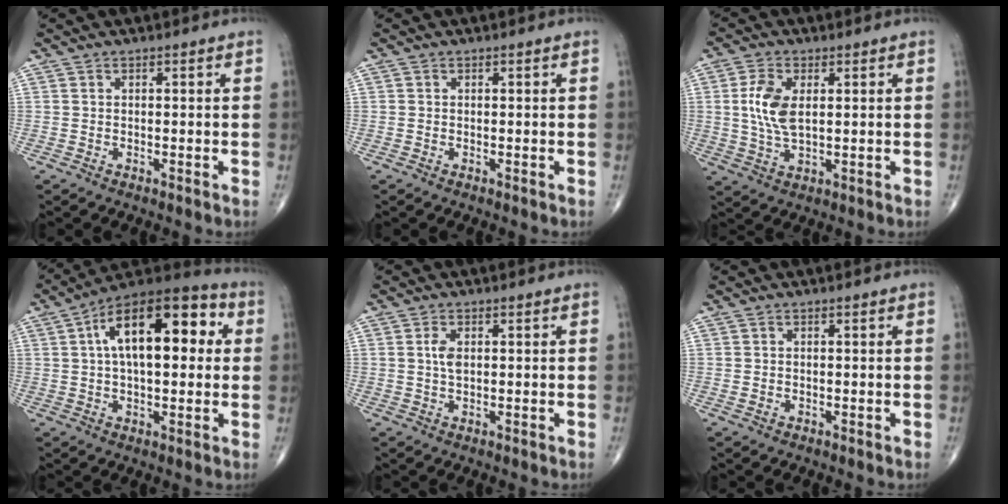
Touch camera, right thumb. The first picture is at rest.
{"total": 0.0}
{"total": 7.6, "force": [1.3, 3.9, 6.4], "torque": [-0.137, -0.006, 0.026]}
{"total": 19.8, "force": [4.3, 9.5, 16.8], "torque": [-0.237, 0.029, 0.056]}
{"total": 2.6, "force": [0.5, 1.4, 2.2], "torque": [-0.045, -0.001, 0.009]}
{"total": 0.9, "force": [-0.1, 0.7, 0.5], "torque": [-0.011, 0.004, 0.000]}